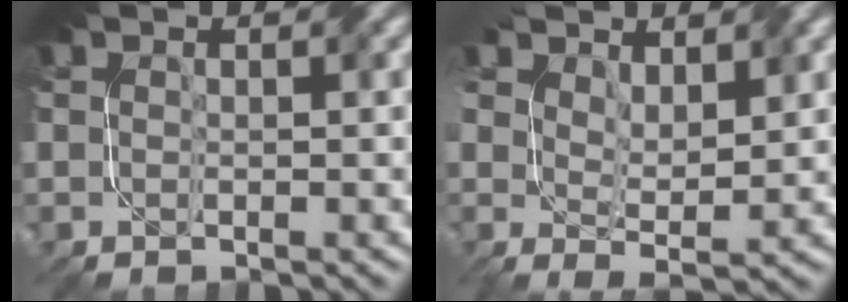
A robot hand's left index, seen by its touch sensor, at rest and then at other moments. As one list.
[{"total": 3.9, "force": [2.6, 1.4, 2.6], "torque": [-0.055, 0.001, 0.049]}]